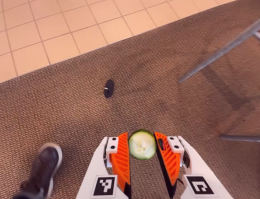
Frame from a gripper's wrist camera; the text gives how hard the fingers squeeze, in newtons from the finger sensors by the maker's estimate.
{"total": 7.3, "left": 7.2, "right": 7.3}